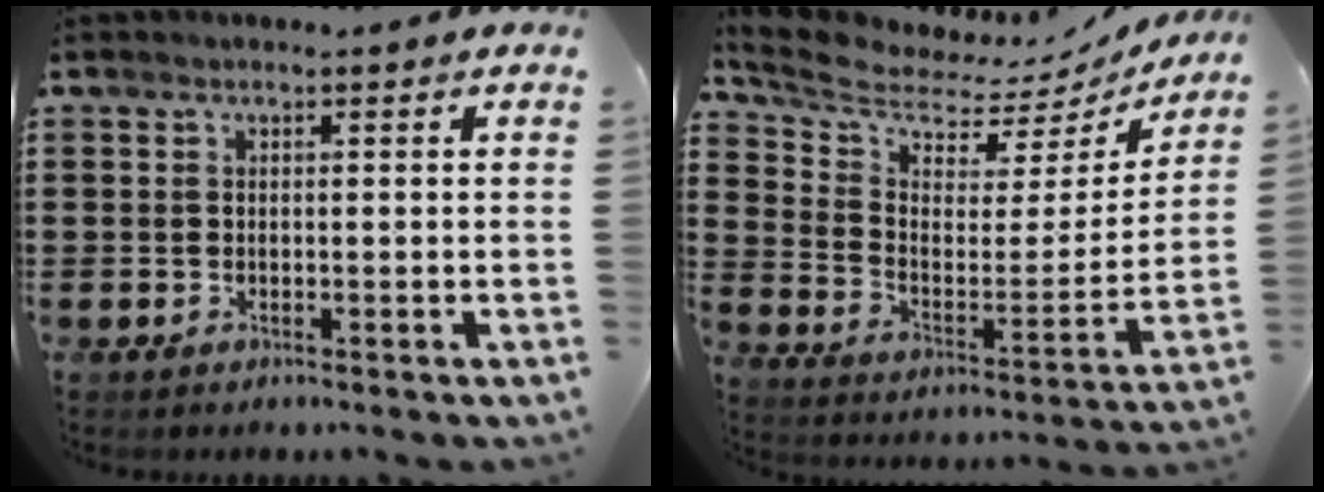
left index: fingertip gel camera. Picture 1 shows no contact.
{"total": 6.6, "force": [6.2, 2.0, 1.1], "torque": [-0.064, -0.055, 0.104]}